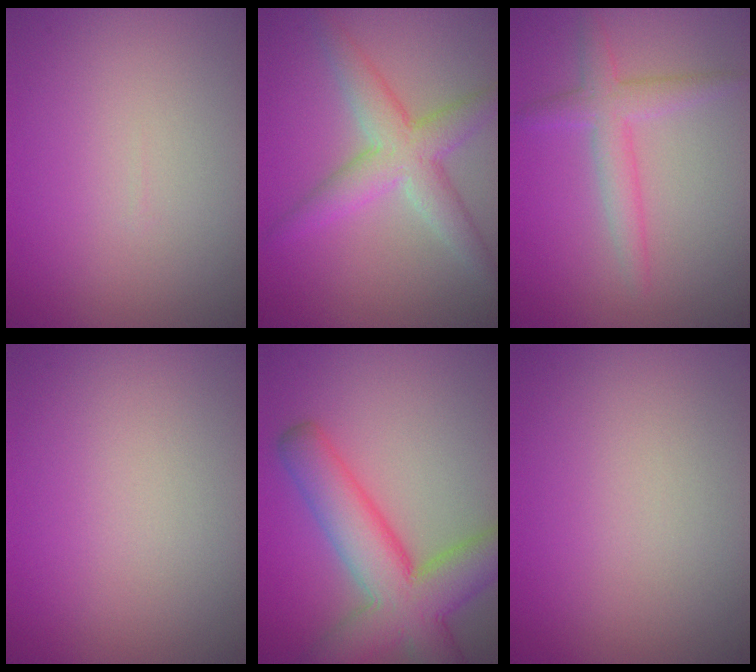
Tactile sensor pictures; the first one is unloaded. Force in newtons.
{"total": 5.0, "press": 5.0, "slide": 0.3}
{"total": 3.0, "press": 3.0, "slide": 0.1}
{"total": 0.0}
{"total": 8.8, "press": 8.8, "slide": 0.4}
{"total": 0.0}